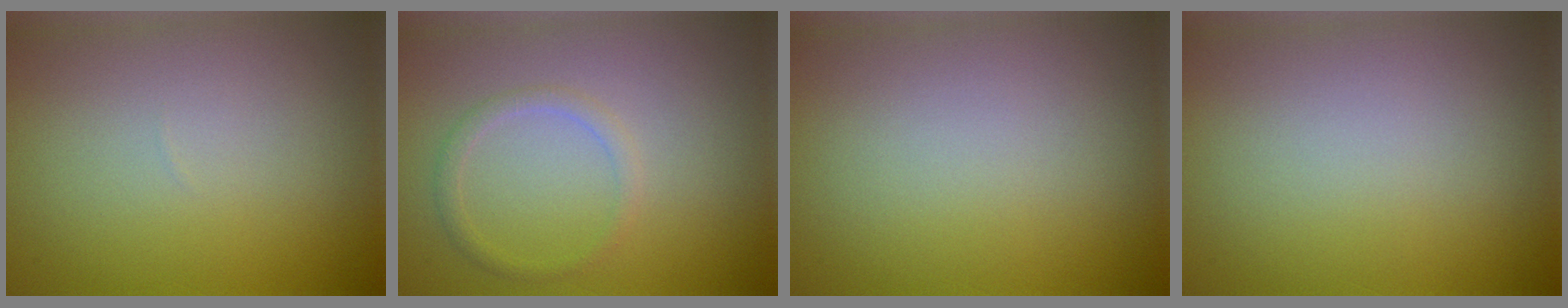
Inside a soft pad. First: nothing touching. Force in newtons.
{"total": 1.3, "press": 1.3, "slide": 0.1}
{"total": 0.0}
{"total": 0.0}